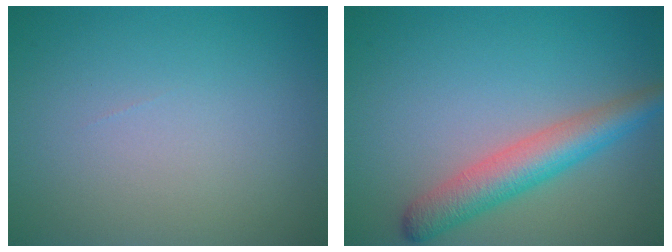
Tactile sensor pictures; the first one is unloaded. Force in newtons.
{"total": 4.6, "press": 4.6, "slide": 0.1}